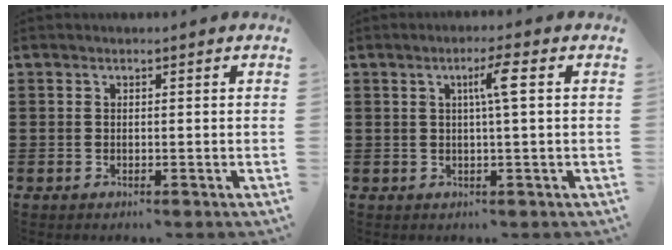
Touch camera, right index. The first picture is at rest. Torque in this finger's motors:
{"motor_torque": [0.68, -0.11, 0.27, 0.07]}